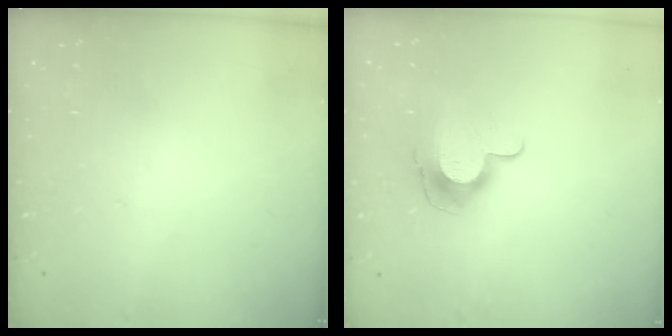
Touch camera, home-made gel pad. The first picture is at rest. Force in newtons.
{"total": 10.8, "press": 10.8, "slide": 0.9}